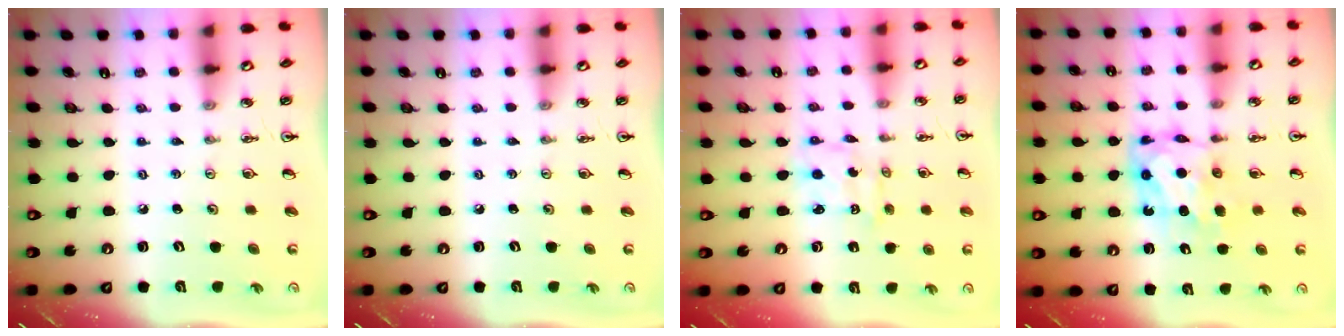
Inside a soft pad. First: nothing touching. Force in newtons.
{"total": 0.0}
{"total": 1.9, "press": 1.9, "slide": 0.1}
{"total": 7.1, "press": 7.1, "slide": 0.3}